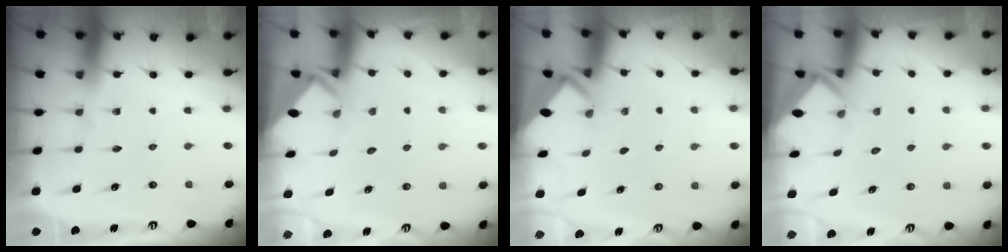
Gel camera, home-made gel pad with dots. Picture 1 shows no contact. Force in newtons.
{"total": 3.4, "press": 3.4, "slide": 0.2}
{"total": 2.3, "press": 2.3, "slide": 0.2}
{"total": 2.5, "press": 2.5, "slide": 0.1}